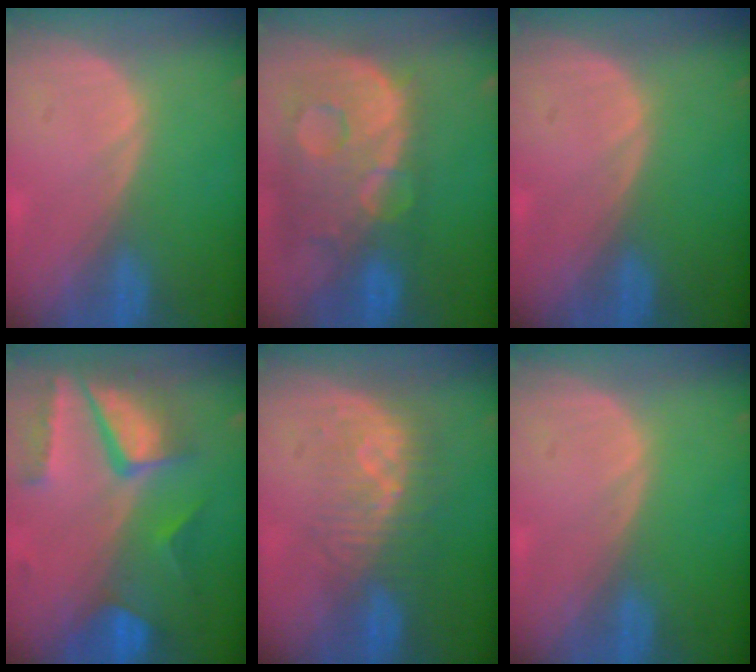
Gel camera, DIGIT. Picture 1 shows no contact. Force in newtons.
{"total": 13.6, "press": 11.1, "slide": 8.0}
{"total": 0.0}
{"total": 10.4, "press": 8.7, "slide": 5.7}
{"total": 8.2, "press": 7.4, "slide": 3.6}
{"total": 0.0}